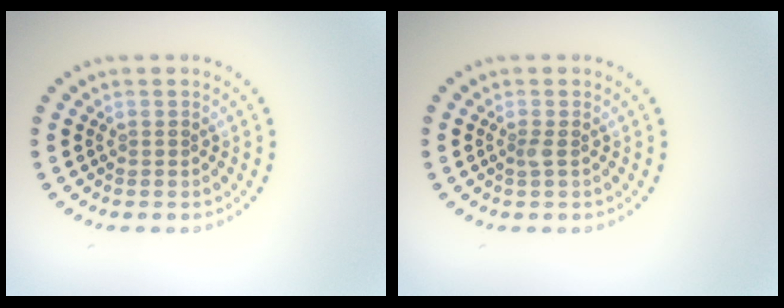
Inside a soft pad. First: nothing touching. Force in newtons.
{"total": 0.7, "press": 0.6, "slide": 0.3}